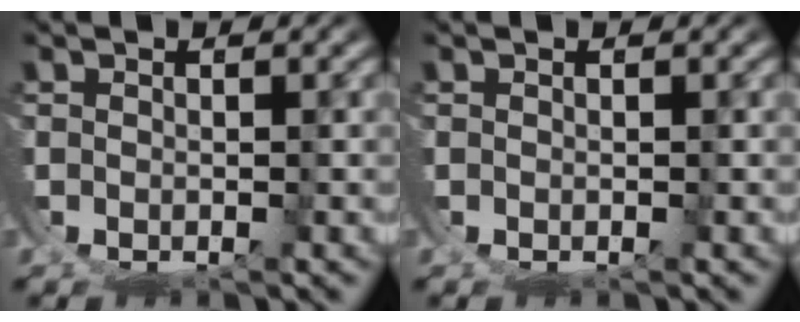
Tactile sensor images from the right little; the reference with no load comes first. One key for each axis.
{"total": 0.0}